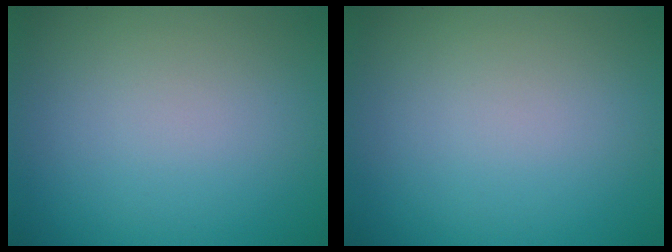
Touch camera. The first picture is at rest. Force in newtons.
{"total": 0.0}